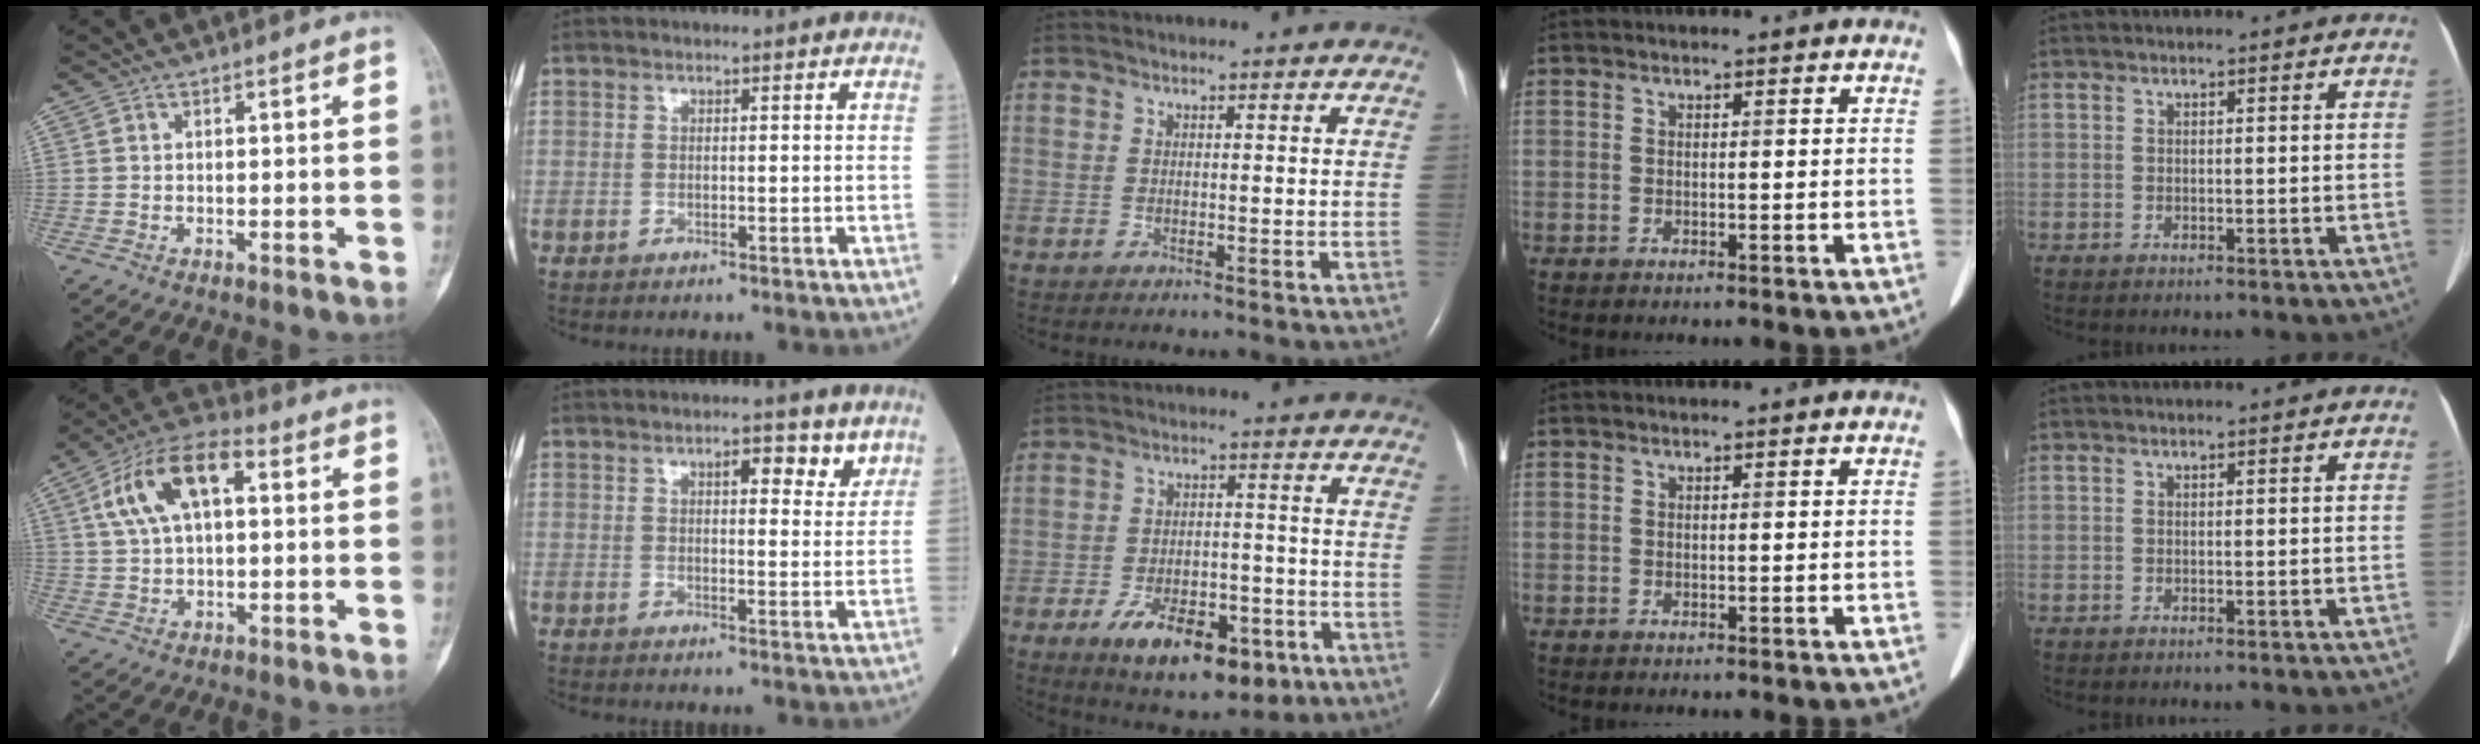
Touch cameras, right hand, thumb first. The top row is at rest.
{"thumb": {"total": 13.5, "force": [3.7, 7.0, 11.0], "torque": [-0.204, 0.028, 0.062]}, "index": {"total": 5.2, "force": [3.3, 1.8, 3.6], "torque": [-0.040, -0.003, 0.042]}, "middle": {"total": 12.7, "force": [-6.6, 5.8, 9.1], "torque": [-0.141, -0.005, -0.092]}}